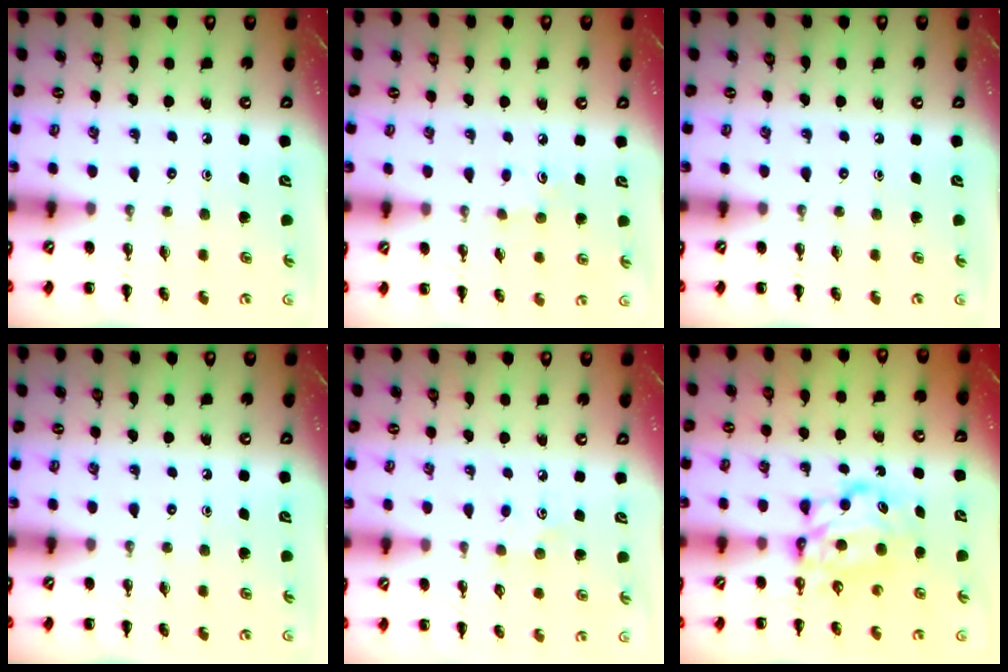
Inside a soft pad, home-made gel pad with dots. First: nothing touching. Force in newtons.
{"total": 6.2, "press": 6.0, "slide": 1.6}
{"total": 0.0}
{"total": 0.0}
{"total": 4.2, "press": 4.0, "slide": 1.2}
{"total": 7.4, "press": 7.4, "slide": 0.8}